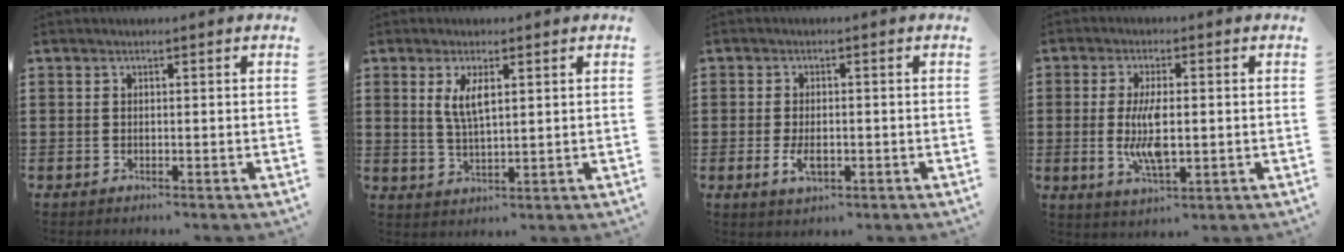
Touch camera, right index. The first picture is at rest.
{"total": 4.4, "force": [1.5, 1.4, 3.9], "torque": [-0.081, 0.005, 0.025]}
{"total": 3.2, "force": [-0.8, 1.5, 2.7], "torque": [-0.057, -0.002, -0.015]}
{"total": 7.2, "force": [-0.4, 2.6, 6.7], "torque": [-0.139, -0.007, -0.016]}